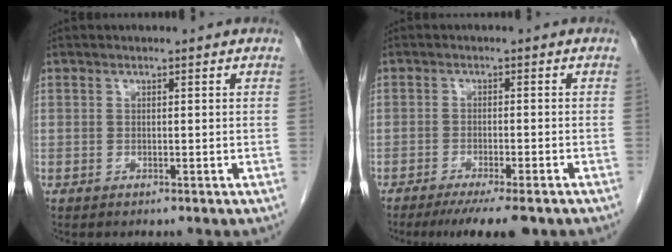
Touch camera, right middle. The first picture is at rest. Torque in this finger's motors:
{"motor_torque": [0.26, -0.25, 0.08, 0.03]}